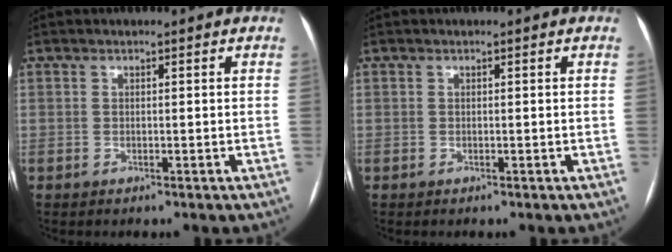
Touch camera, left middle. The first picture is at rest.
{"total": 0.0}